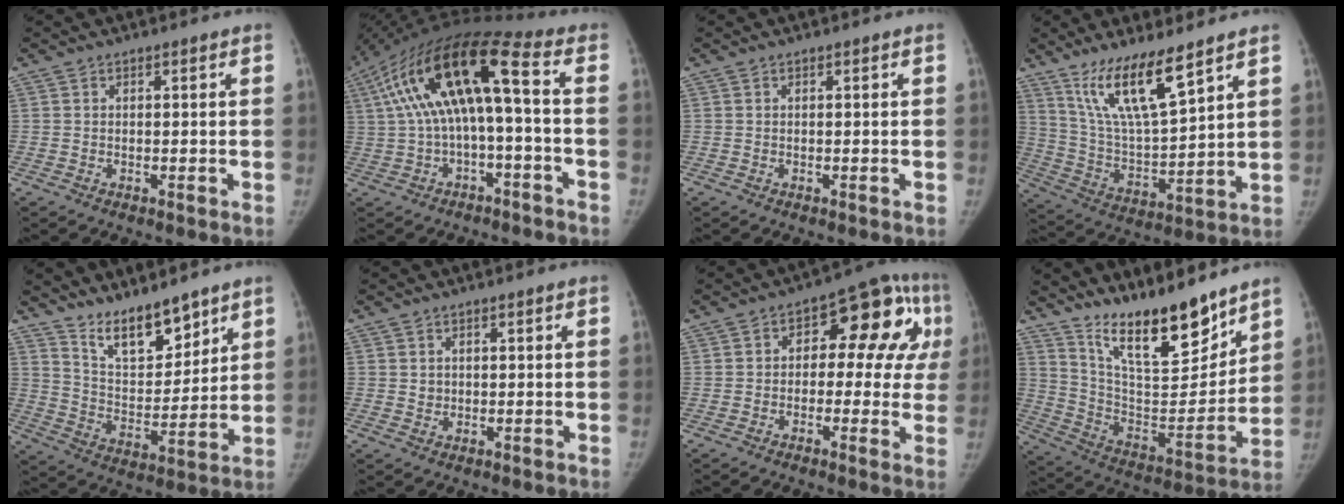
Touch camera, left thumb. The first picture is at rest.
{"total": 17.5, "force": [1.0, 5.2, 16.7], "torque": [-0.332, 0.074, 0.020]}
{"total": 0.0}
{"total": 14.4, "force": [9.8, 2.9, 10.2], "torque": [-0.176, -0.059, 0.201]}
{"total": 11.9, "force": [9.4, 4.4, 5.7], "torque": [-0.061, -0.074, 0.179]}
{"total": 1.3, "force": [0.4, 1.1, 0.4], "torque": [0.002, -0.002, 0.008]}
{"total": 15.3, "force": [2.2, 8.5, 12.5], "torque": [-0.106, 0.040, 0.018]}
{"total": 19.1, "force": [15.0, 5.2, 10.7], "torque": [-0.128, -0.104, 0.266]}